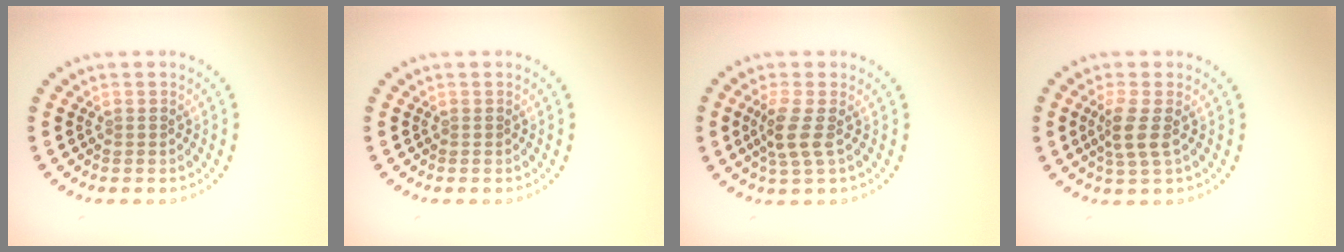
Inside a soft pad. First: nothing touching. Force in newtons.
{"total": 0.0}
{"total": 2.5, "press": 2.0, "slide": 1.5}
{"total": 2.5, "press": 2.0, "slide": 1.5}